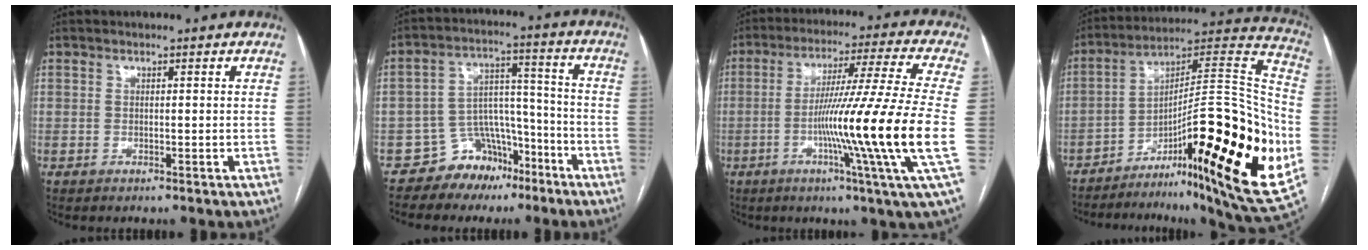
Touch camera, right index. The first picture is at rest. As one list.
[{"total": 9.2, "force": [-6.5, 6.3, 2.1], "torque": [-0.028, 0.057, -0.101]}, {"total": 19.4, "force": [-3.9, -3.2, 18.7], "torque": [-0.298, -0.018, -0.080]}, {"total": 32.9, "force": [-10.5, 5.4, 30.7], "torque": [-0.388, 0.009, -0.160]}]